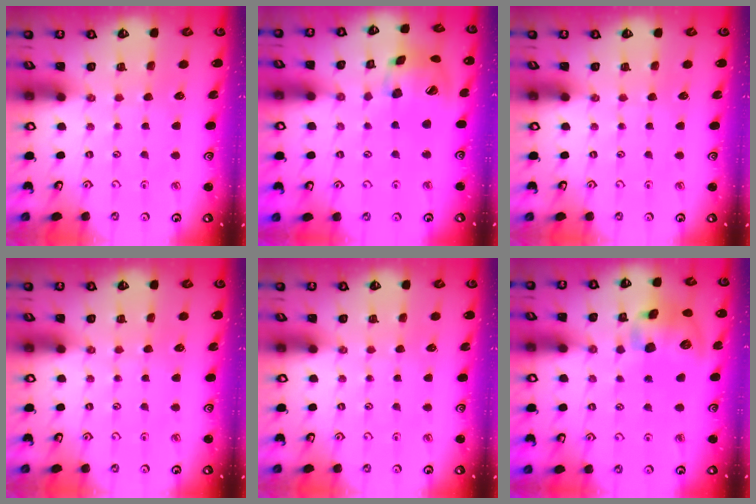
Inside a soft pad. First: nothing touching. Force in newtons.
{"total": 20.0, "press": 19.7, "slide": 2.9}
{"total": 0.0}
{"total": 0.0}
{"total": 0.0}
{"total": 11.9, "press": 11.8, "slide": 1.8}